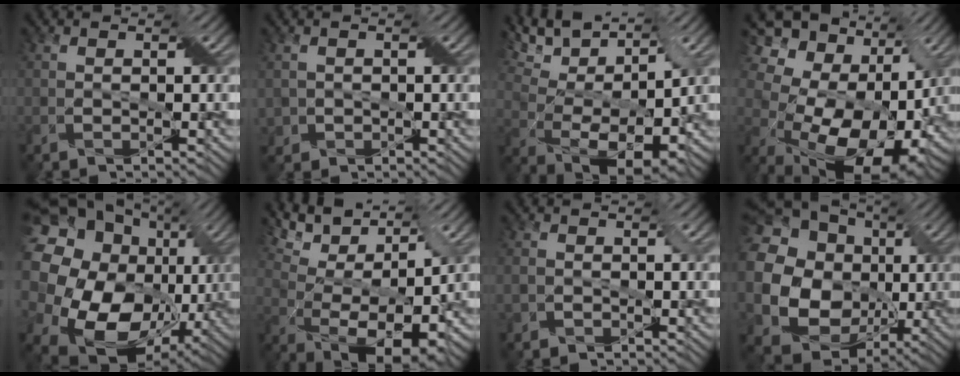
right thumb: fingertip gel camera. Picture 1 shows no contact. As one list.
[{"total": 1.7, "force": [-0.3, 1.7, 0.1], "torque": [-0.007, -0.003, -0.004]}, {"total": 13.8, "force": [7.9, 5.8, 9.6], "torque": [-0.214, 0.033, 0.136]}, {"total": 17.7, "force": [2.6, 12.8, 12.0], "torque": [-0.229, -0.003, 0.068]}, {"total": 23.2, "force": [2.1, 17.7, 14.8], "torque": [-0.335, -0.022, 0.046]}, {"total": 12.4, "force": [6.8, 5.3, 8.9], "torque": [-0.190, 0.028, 0.123]}, {"total": 2.2, "force": [-0.8, 1.7, 1.2], "torque": [-0.028, -0.002, -0.017]}, {"total": 23.7, "force": [2.9, 21.0, 10.7], "torque": [-0.303, 0.022, 0.045]}]